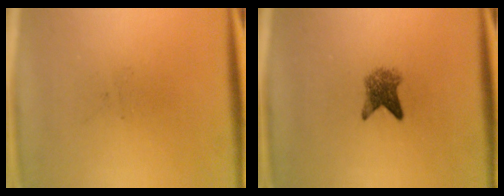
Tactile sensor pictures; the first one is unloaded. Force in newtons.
{"total": 3.3}